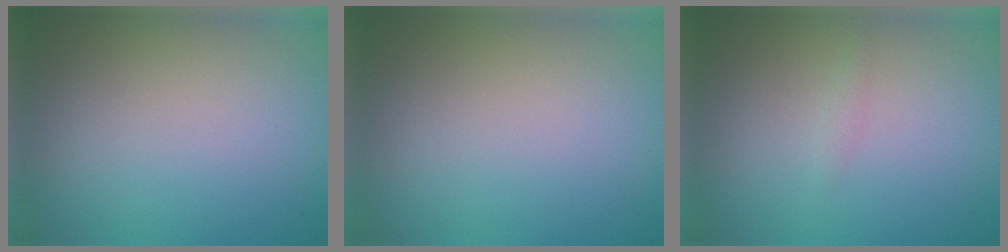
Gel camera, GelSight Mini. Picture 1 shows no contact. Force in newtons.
{"total": 0.0}
{"total": 0.6, "press": 0.6, "slide": 0.0}